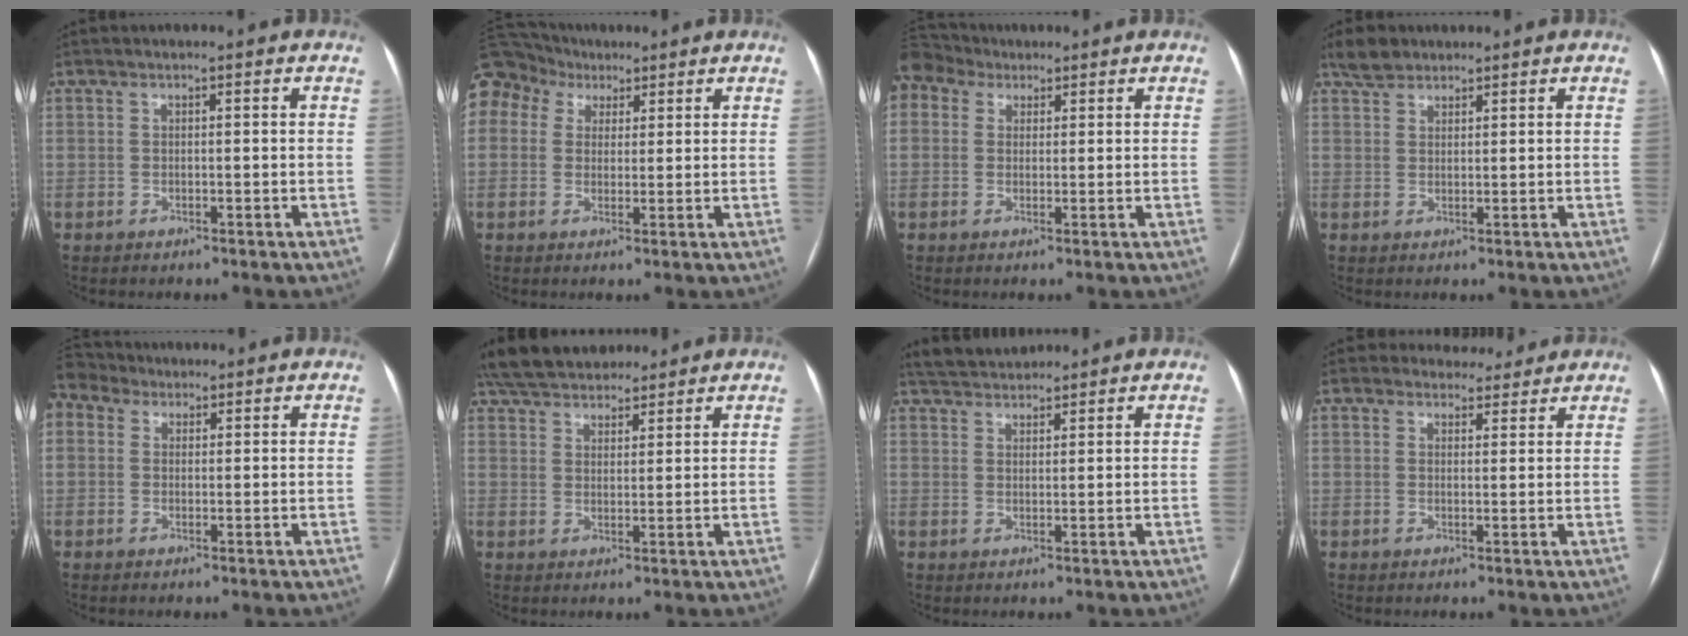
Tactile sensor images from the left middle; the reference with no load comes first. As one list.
[{"total": 13.8, "force": [7.5, 10.7, 4.5], "torque": [-0.143, 0.076, 0.146]}, {"total": 7.0, "force": [4.7, 4.7, 2.1], "torque": [-0.054, 0.045, 0.096]}, {"total": 3.3, "force": [2.8, 1.6, 0.8], "torque": [-0.021, 0.015, 0.051]}, {"total": 2.8, "force": [1.0, 2.4, 1.0], "torque": [-0.029, 0.014, 0.021]}, {"total": 13.6, "force": [11.8, 4.8, 4.8], "torque": [-0.090, 0.041, 0.192]}, {"total": 5.1, "force": [4.9, 1.0, 1.1], "torque": [-0.023, 0.029, 0.088]}, {"total": 4.1, "force": [3.7, 1.8, -0.2], "torque": [0.011, 0.002, 0.041]}]